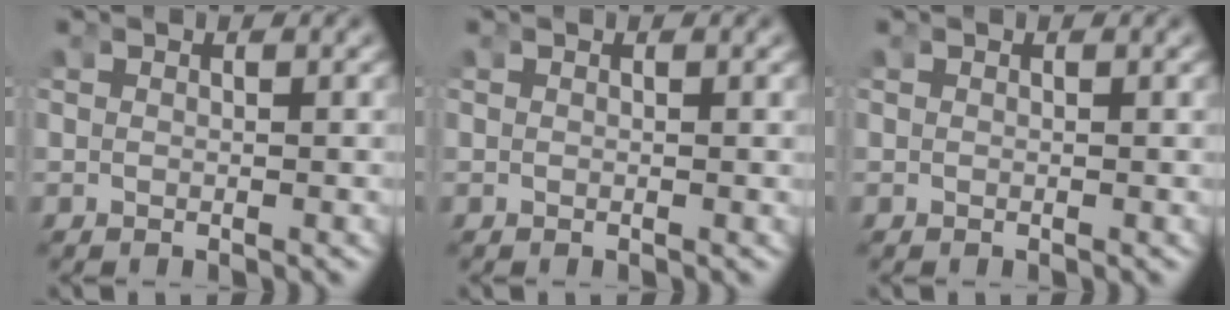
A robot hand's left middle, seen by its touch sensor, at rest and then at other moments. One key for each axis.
{"total": 0.0}
{"total": 0.0}